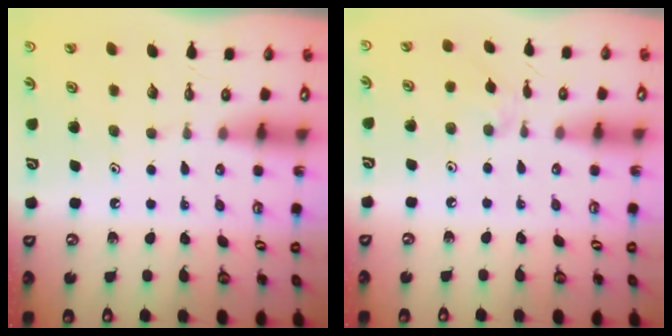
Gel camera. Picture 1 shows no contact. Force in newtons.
{"total": 2.8, "press": 2.7, "slide": 0.4}